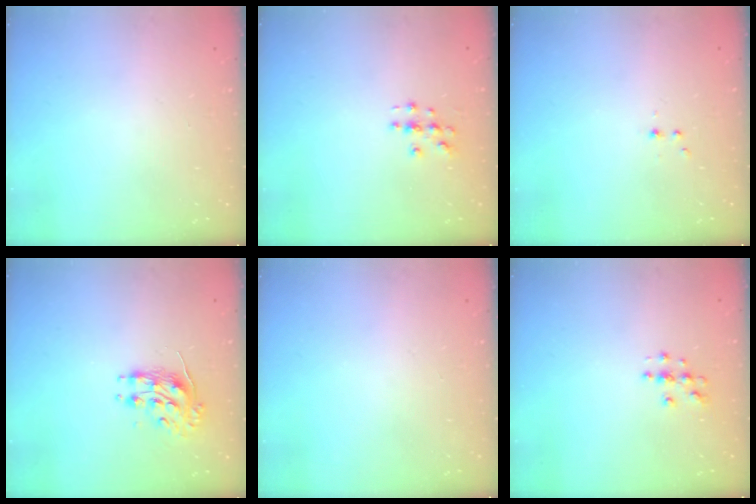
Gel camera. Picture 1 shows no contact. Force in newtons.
{"total": 3.0, "press": 3.0, "slide": 0.1}
{"total": 2.2, "press": 1.9, "slide": 1.0}
{"total": 8.7, "press": 8.7, "slide": 0.2}
{"total": 0.0}
{"total": 3.7, "press": 3.7, "slide": 0.2}